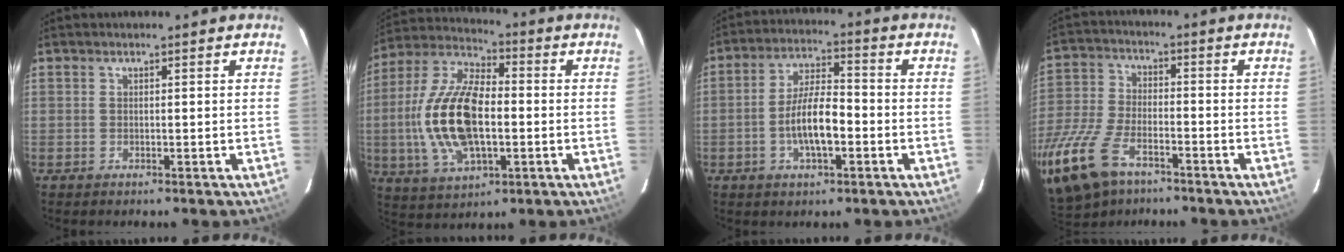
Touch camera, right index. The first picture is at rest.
{"total": 18.3, "force": [-2.0, 9.0, 15.9], "torque": [-0.331, 0.005, -0.035]}
{"total": 8.8, "force": [-2.7, 2.9, 7.9], "torque": [-0.153, 0.005, -0.045]}
{"total": 19.6, "force": [-12.4, 9.9, 11.5], "torque": [-0.284, -0.035, -0.238]}